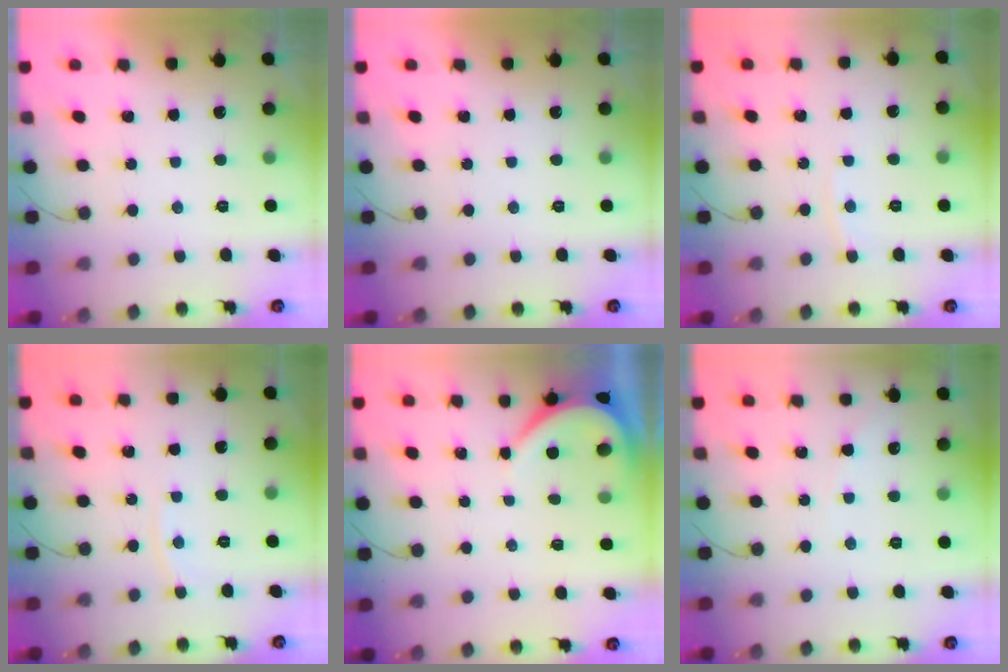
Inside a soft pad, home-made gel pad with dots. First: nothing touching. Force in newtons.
{"total": 0.0}
{"total": 2.8, "press": 2.8, "slide": 0.4}
{"total": 3.1, "press": 3.1, "slide": 0.4}
{"total": 3.9, "press": 3.9, "slide": 0.6}
{"total": 3.0, "press": 2.9, "slide": 0.5}